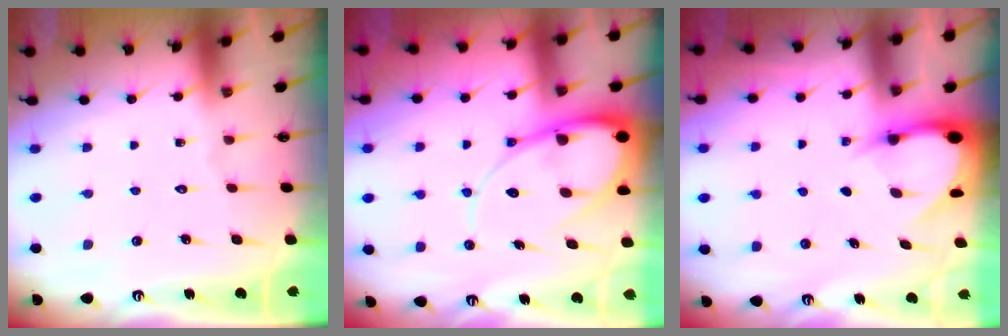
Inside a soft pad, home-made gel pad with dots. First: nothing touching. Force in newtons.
{"total": 13.2, "press": 13.1, "slide": 1.3}
{"total": 4.2, "press": 4.2, "slide": 0.3}